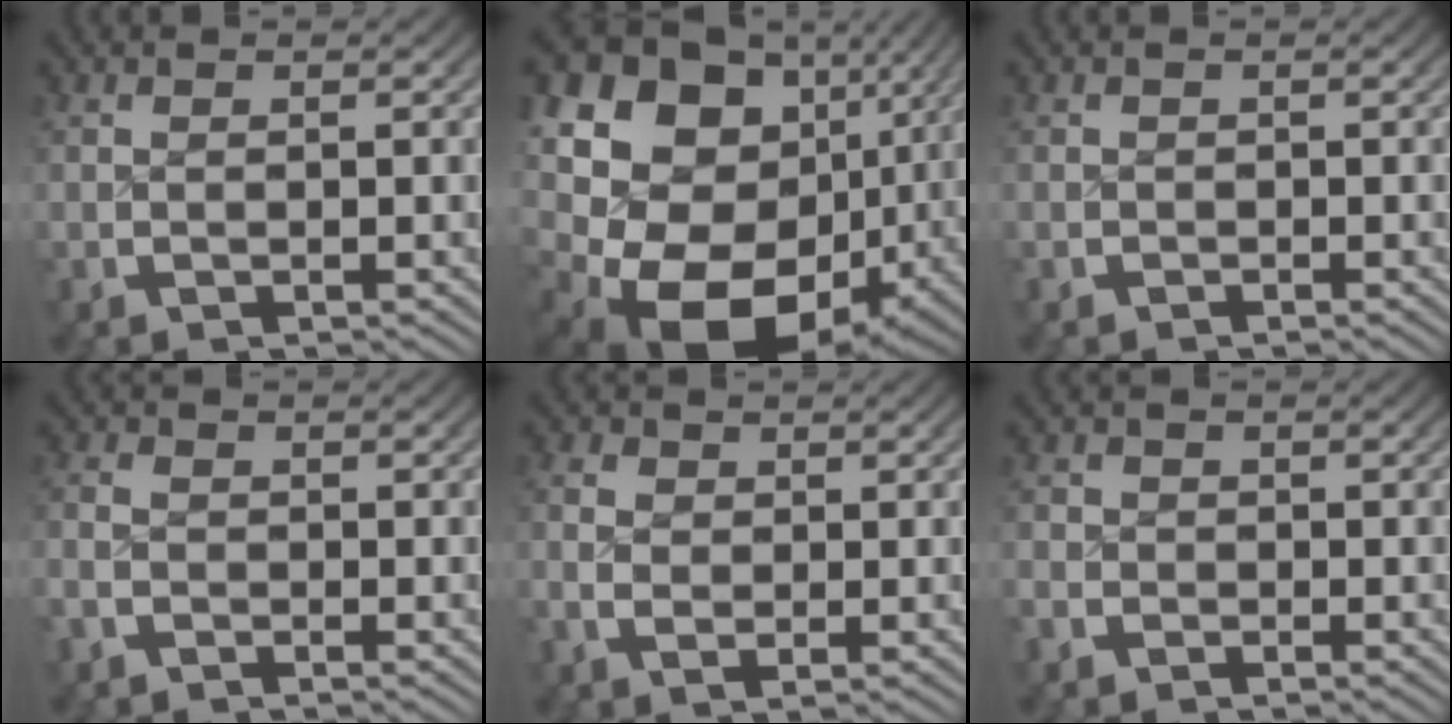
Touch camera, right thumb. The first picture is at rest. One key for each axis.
{"total": 23.4, "fx": -1.1, "fy": 17.2, "fz": 15.8, "tx": -0.305, "ty": -0.053, "tz": 0.005}
{"total": 0.5, "fx": -0.3, "fy": 0.1, "fz": -0.4, "tx": 0.009, "ty": 0.002, "tz": -0.005}
{"total": 1.6, "fx": -1.2, "fy": 1.1, "fz": 0.5, "tx": -0.017, "ty": 0.003, "tz": -0.028}
{"total": 1.8, "fx": -0.3, "fy": 1.5, "fz": 1.0, "tx": -0.024, "ty": -0.005, "tz": -0.006}
{"total": 1.7, "fx": -1.2, "fy": 1.3, "fz": -0.1, "tx": -0.003, "ty": 0.001, "tz": -0.030}